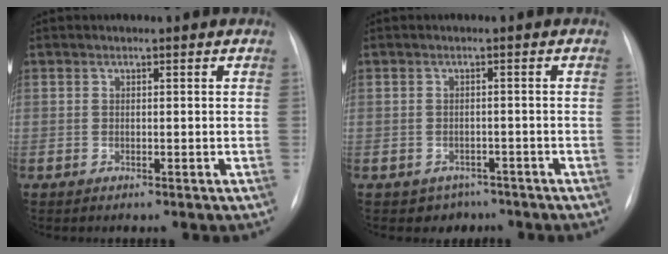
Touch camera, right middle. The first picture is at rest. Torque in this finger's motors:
{"motor_torque": [-0.05, -0.06, -0.03, -0.01]}